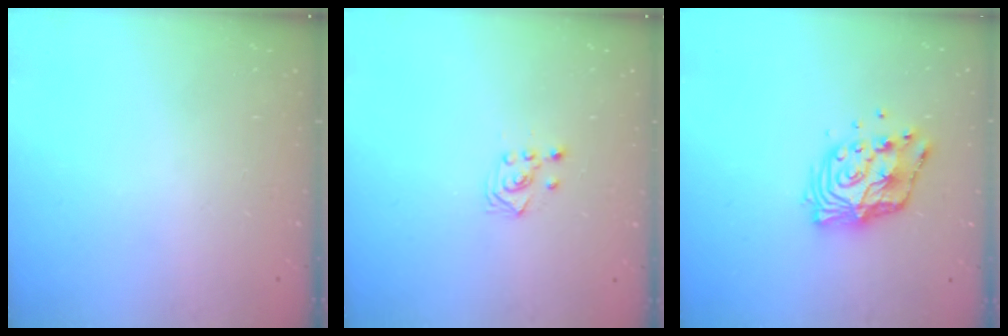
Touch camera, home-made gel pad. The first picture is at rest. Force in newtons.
{"total": 3.3, "press": 3.2, "slide": 1.0}
{"total": 12.3, "press": 12.3, "slide": 1.1}